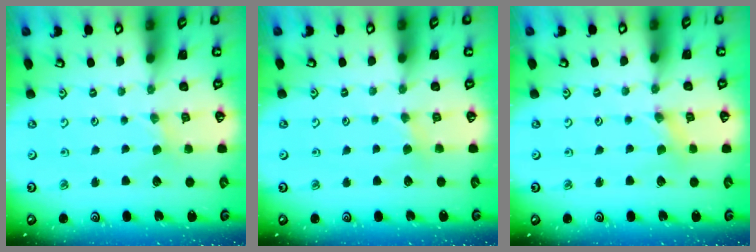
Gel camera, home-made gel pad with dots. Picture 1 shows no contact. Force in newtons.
{"total": 1.9, "press": 1.9, "slide": 0.3}
{"total": 0.0}